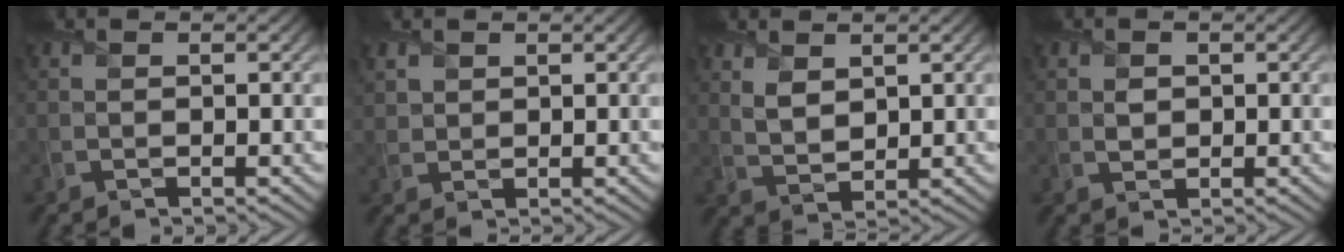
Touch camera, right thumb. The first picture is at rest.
{"total": 2.3, "force": [1.6, 1.6, 0.6], "torque": [-0.018, 0.004, 0.033]}
{"total": 3.2, "force": [1.8, 1.7, 2.1], "torque": [-0.055, -0.005, 0.040]}
{"total": 1.3, "force": [0.2, 1.0, 0.8], "torque": [-0.020, -0.002, 0.006]}